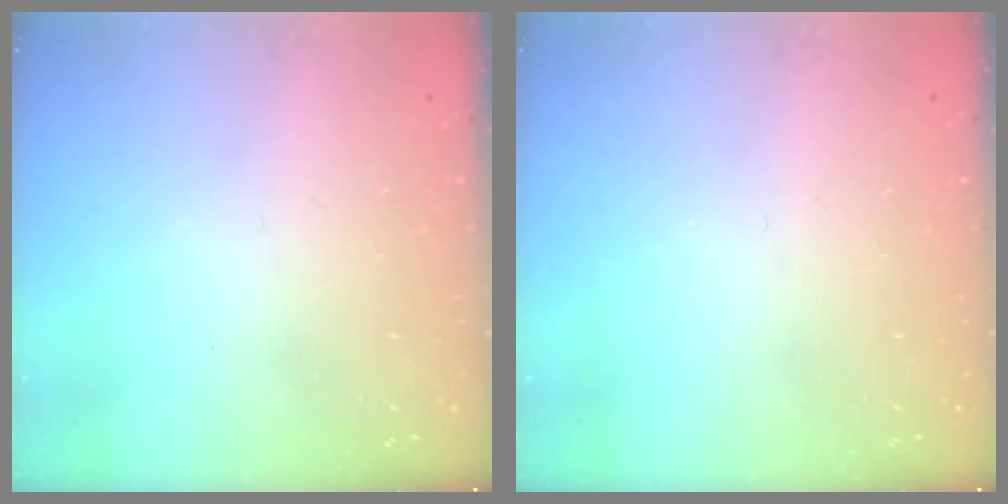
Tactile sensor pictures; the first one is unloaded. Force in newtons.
{"total": 0.0}